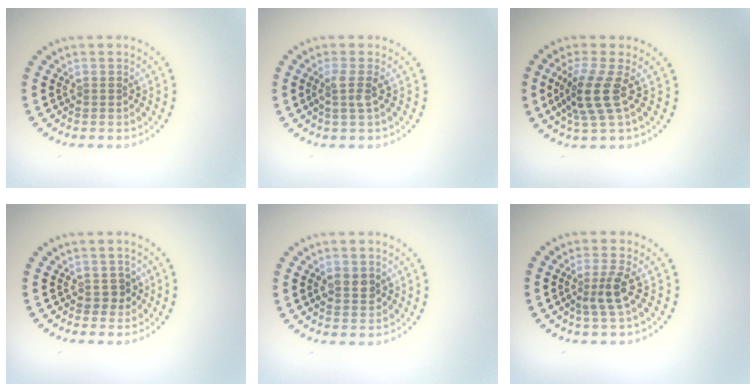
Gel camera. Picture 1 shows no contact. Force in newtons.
{"total": 1.8, "press": 1.4, "slide": 1.2}
{"total": 3.5, "press": 2.7, "slide": 2.3}
{"total": 1.2, "press": 1.1, "slide": 0.5}
{"total": 2.1, "press": 2.0, "slide": 0.3}
{"total": 2.3, "press": 1.8, "slide": 1.5}